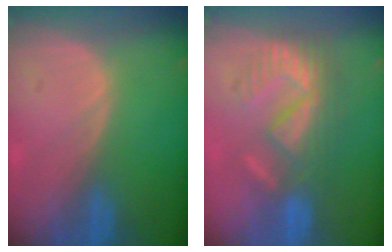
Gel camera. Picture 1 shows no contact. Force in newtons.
{"total": 9.5, "press": 8.2, "slide": 4.9}